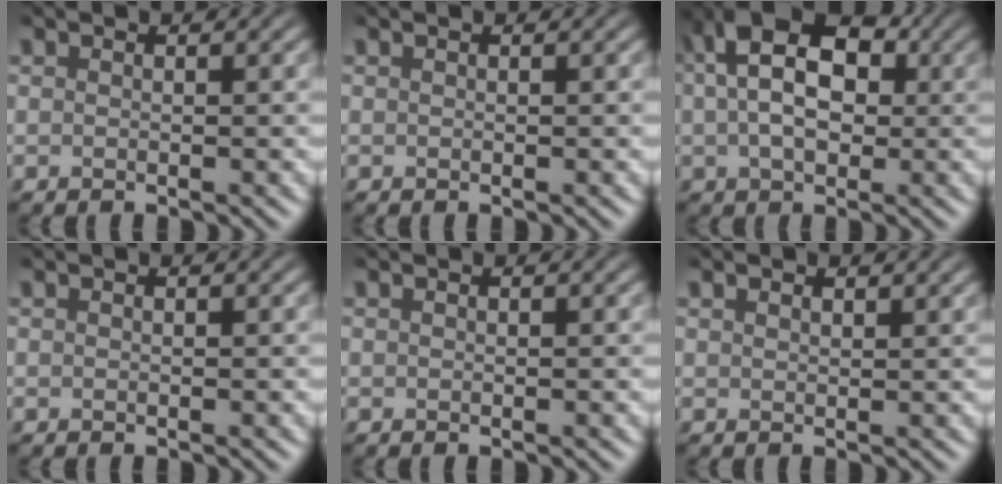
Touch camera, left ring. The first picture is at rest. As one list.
[{"total": 0.0}, {"total": 8.9, "force": [1.8, 5.7, 6.7], "torque": [-0.125, 0.031, 0.020]}, {"total": 0.0}, {"total": 0.0}, {"total": 0.9, "force": [0.8, 0.3, 0.4], "torque": [-0.013, 0.003, 0.016]}]